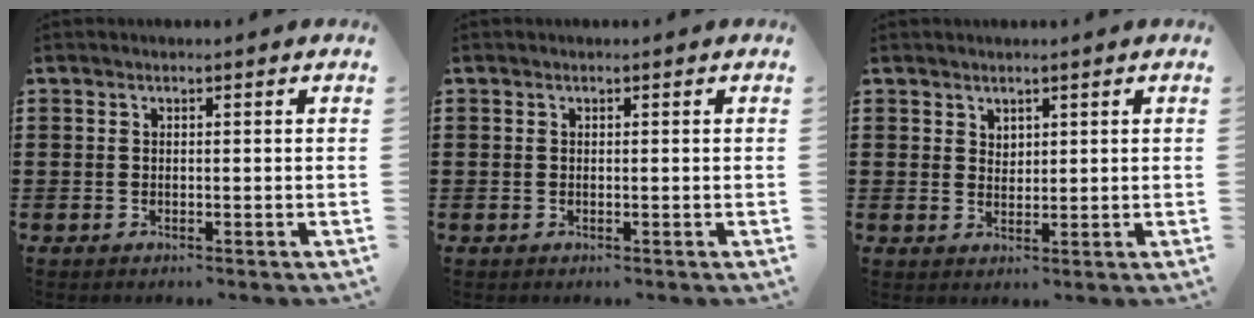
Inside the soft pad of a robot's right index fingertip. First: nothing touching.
{"total": 0.0}
{"total": 1.8, "force": [1.5, 1.0, 0.1], "torque": [-0.003, 0.003, 0.029]}